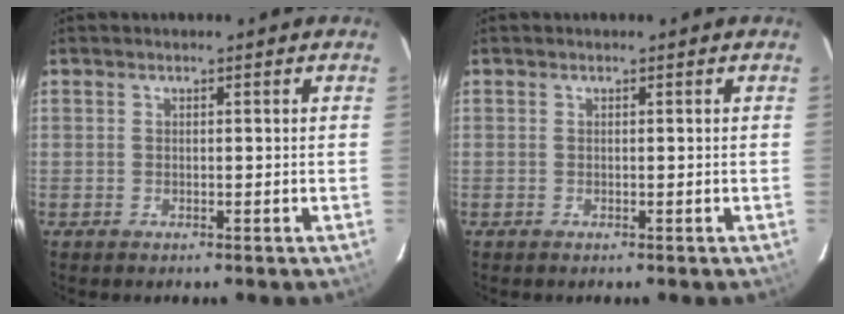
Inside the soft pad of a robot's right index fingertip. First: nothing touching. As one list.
[{"total": 0.0}]